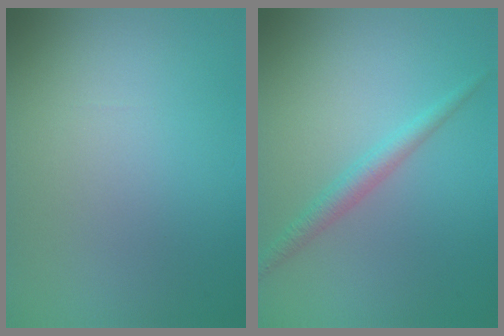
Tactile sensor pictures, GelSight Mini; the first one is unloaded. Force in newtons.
{"total": 1.9, "press": 1.9, "slide": 0.0}